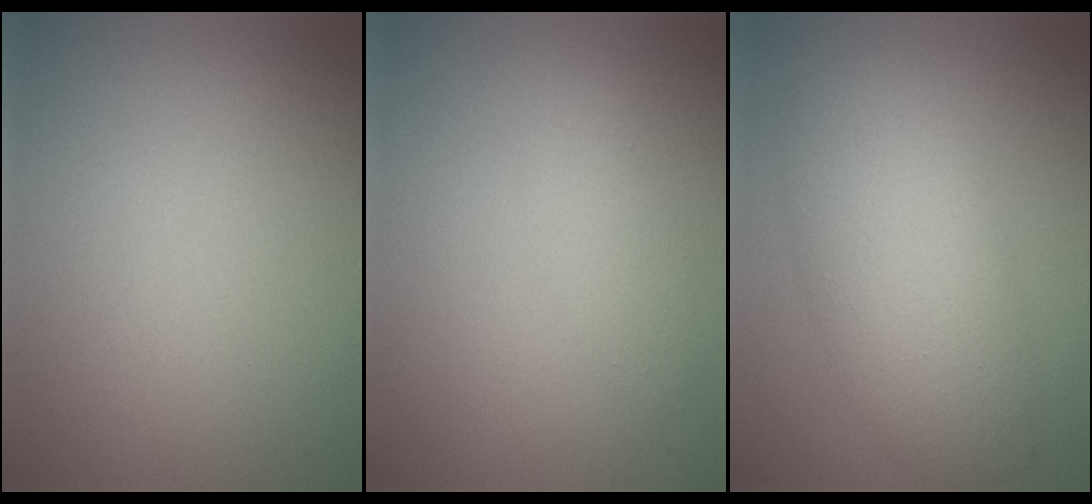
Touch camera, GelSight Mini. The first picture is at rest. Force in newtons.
{"total": 1.9, "press": 1.9, "slide": 0.1}
{"total": 6.5, "press": 6.5, "slide": 0.1}